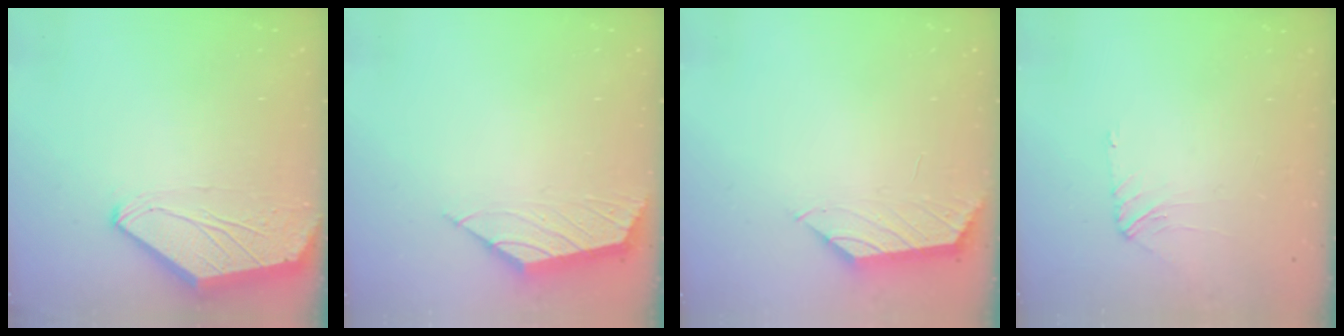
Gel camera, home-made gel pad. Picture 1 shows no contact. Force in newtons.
{"total": 1.8, "press": 1.8, "slide": 0.5}
{"total": 1.1, "press": 1.0, "slide": 0.4}
{"total": 2.8, "press": 2.7, "slide": 0.5}